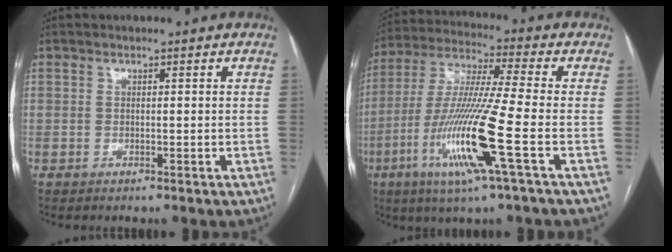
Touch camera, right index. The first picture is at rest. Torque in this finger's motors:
{"motor_torque": [2.14, 0.00, 1.05, 0.21]}